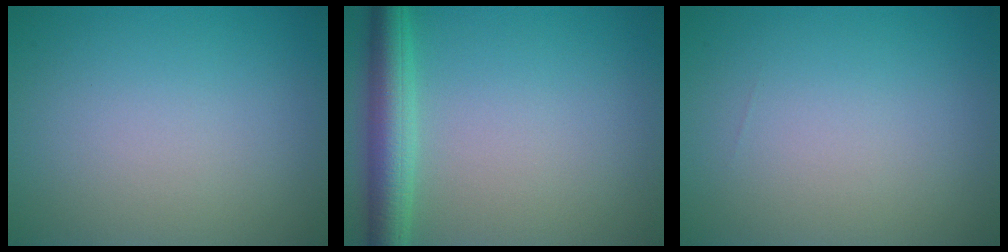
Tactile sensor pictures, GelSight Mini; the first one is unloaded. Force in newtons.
{"total": 4.4, "press": 4.4, "slide": 0.1}
{"total": 0.0}